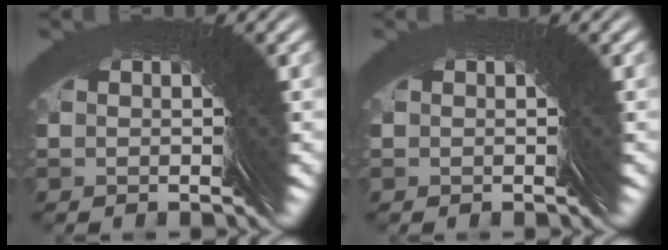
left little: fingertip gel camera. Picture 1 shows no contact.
{"total": 0.0}